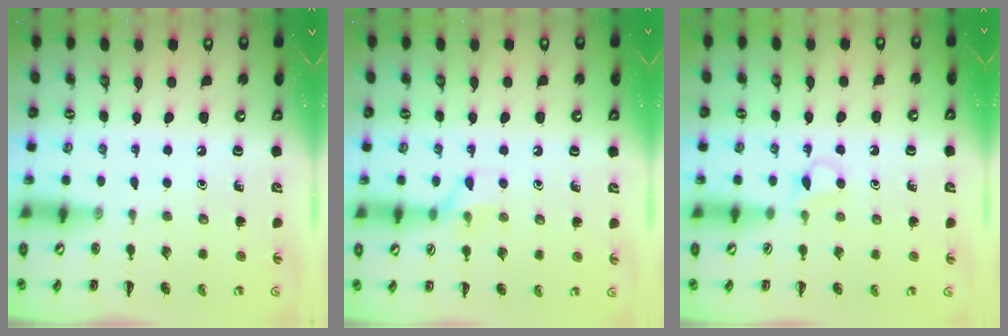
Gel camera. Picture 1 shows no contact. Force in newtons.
{"total": 6.1, "press": 6.1, "slide": 1.0}
{"total": 3.1, "press": 2.9, "slide": 1.3}